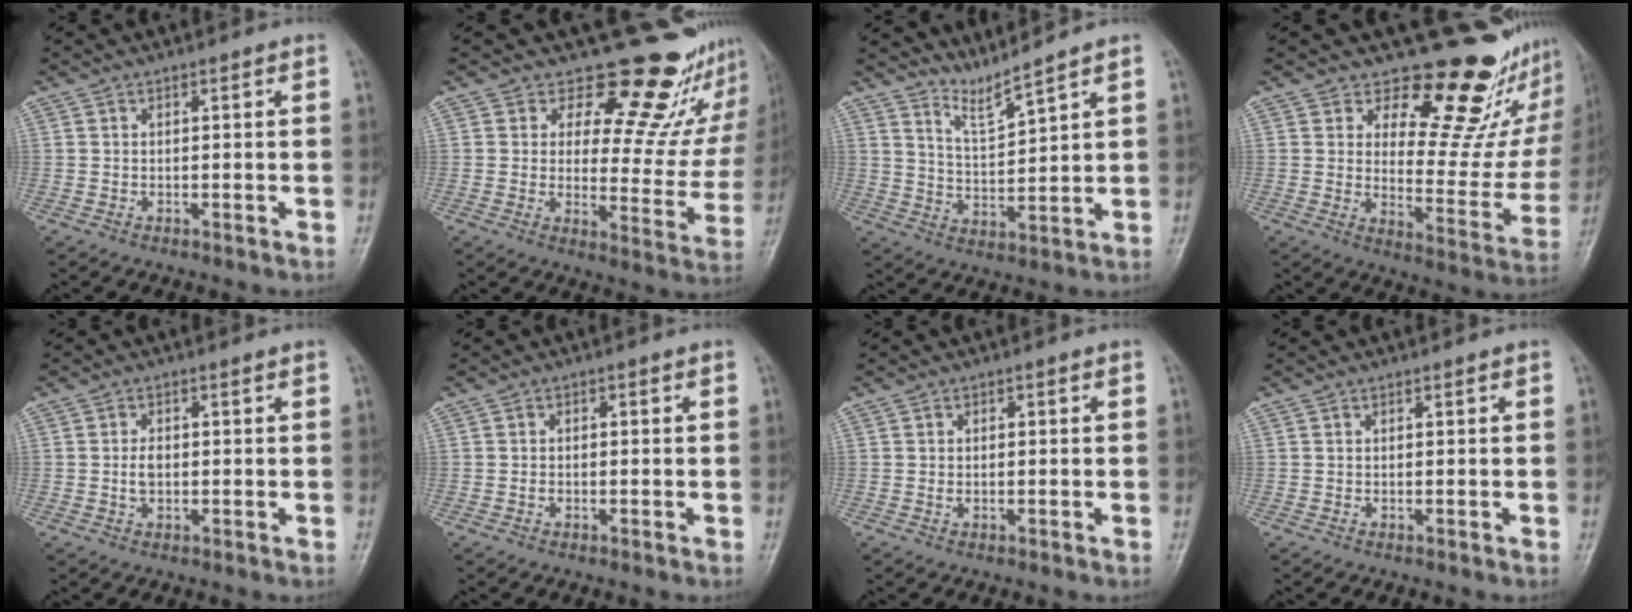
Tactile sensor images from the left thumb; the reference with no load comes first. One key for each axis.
{"total": 17.6, "fx": 15.3, "fy": 7.2, "fz": 4.9, "tx": 0.004, "ty": -0.130, "tz": 0.174}
{"total": 5.1, "fx": 4.8, "fy": -1.1, "fz": 1.2, "tx": -0.028, "ty": -0.060, "tz": 0.106}
{"total": 18.8, "fx": 15.7, "fy": 7.5, "fz": 7.2, "tx": -0.026, "ty": -0.137, "tz": 0.196}
{"total": 2.1, "fx": 0.0, "fy": 1.2, "fz": 1.7, "tx": -0.031, "ty": 0.002, "tz": 0.001}
{"total": 0.7, "fx": -0.3, "fy": 0.6, "fz": 0.3, "tx": 0.000, "ty": 0.005, "tz": -0.008}
{"total": 0.5, "fx": 0.0, "fy": 0.4, "fz": 0.3, "tx": -0.005, "ty": 0.003, "tz": -0.001}
{"total": 0.0}